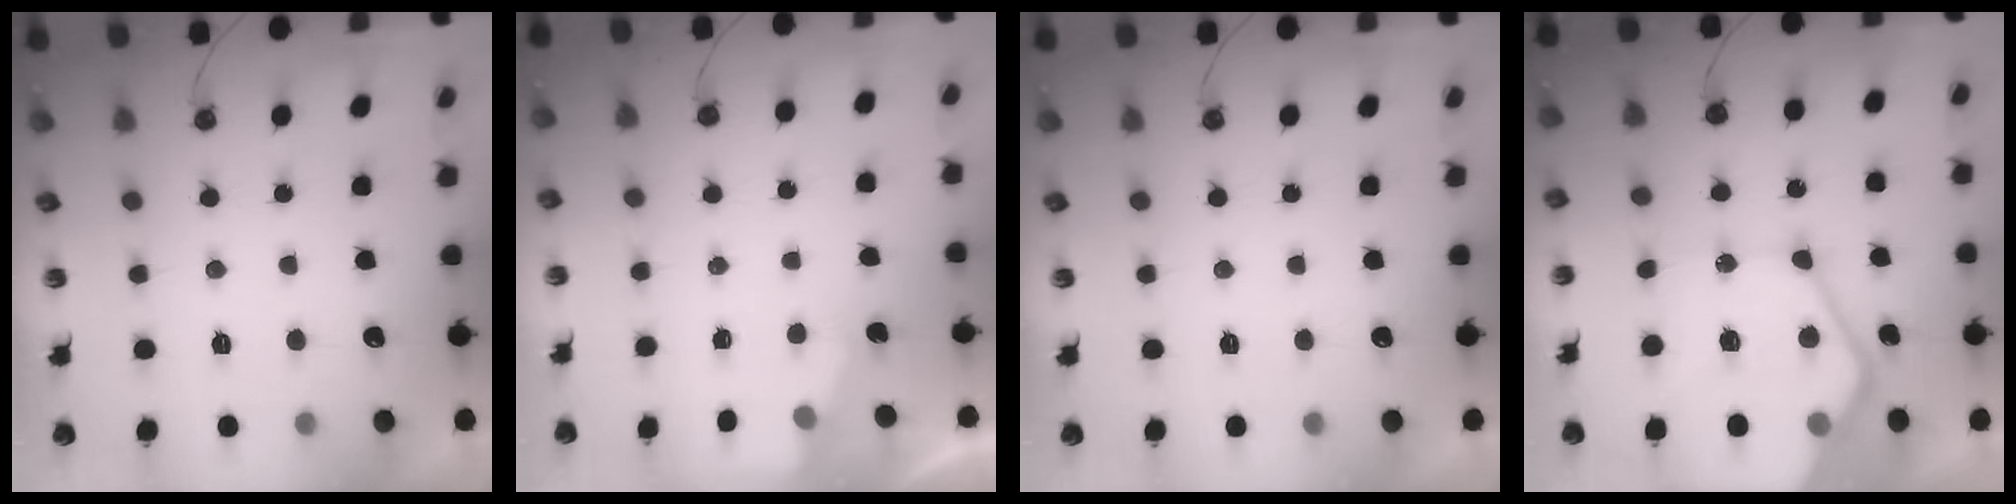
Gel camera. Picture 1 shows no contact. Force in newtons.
{"total": 1.8, "press": 1.8, "slide": 0.3}
{"total": 0.0}
{"total": 24.1, "press": 24.0, "slide": 2.2}